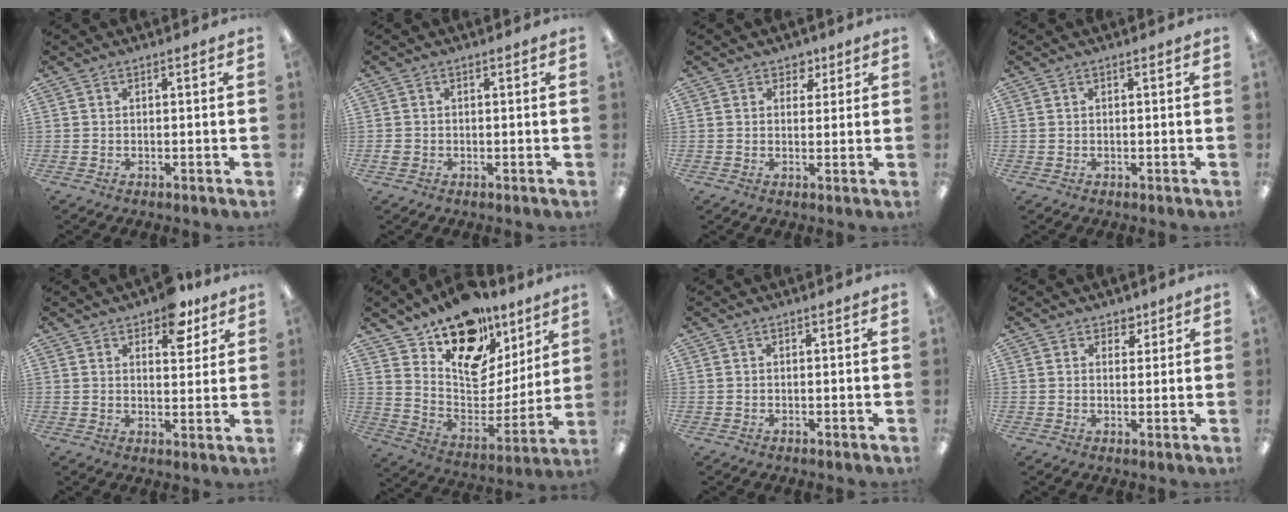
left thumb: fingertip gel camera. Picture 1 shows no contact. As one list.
[{"total": 1.2, "force": [-0.3, 1.0, 0.4], "torque": [-0.007, 0.003, -0.007]}, {"total": 3.4, "force": [2.0, 2.6, 0.8], "torque": [0.002, -0.007, 0.032]}, {"total": 0.0}, {"total": 8.2, "force": [5.7, 4.0, 4.2], "torque": [-0.041, -0.029, 0.096]}, {"total": 17.7, "force": [12.8, 9.6, 7.4], "torque": [-0.120, -0.104, 0.230]}, {"total": 0.0}, {"total": 2.9, "force": [2.0, 2.1, 0.5], "torque": [0.002, -0.007, 0.034]}]